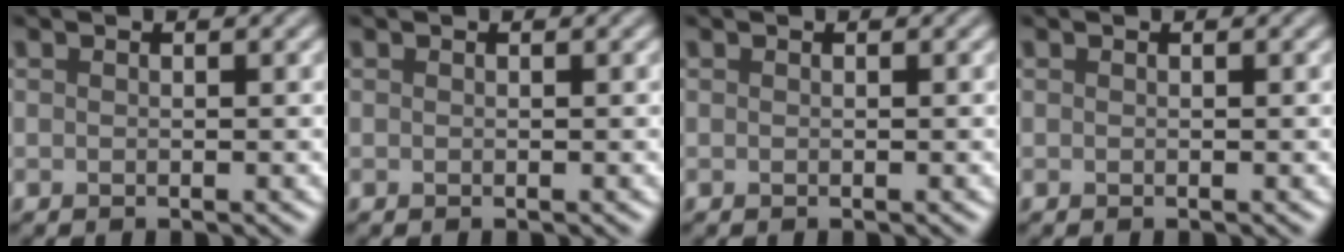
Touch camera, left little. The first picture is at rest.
{"total": 0.0}
{"total": 0.0}
{"total": 0.0}